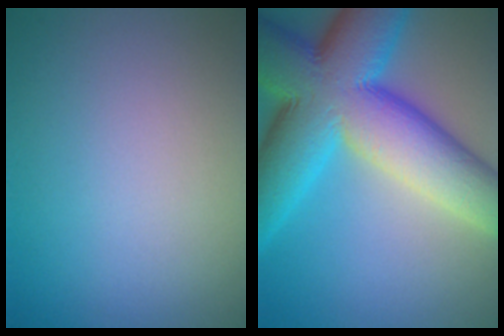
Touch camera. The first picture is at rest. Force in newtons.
{"total": 15.4, "press": 15.4, "slide": 0.4}